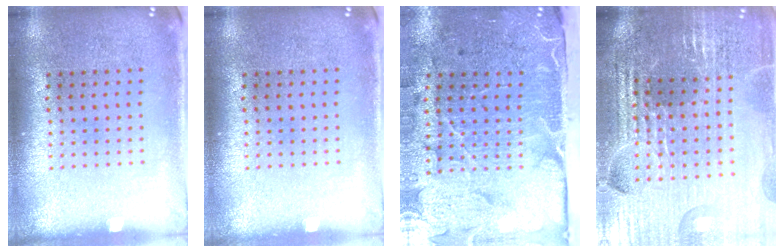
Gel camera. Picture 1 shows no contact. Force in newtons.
{"total": 0.0}
{"total": 5.0, "press": 4.0, "slide": 3.1}
{"total": 4.9, "press": 4.6, "slide": 1.5}